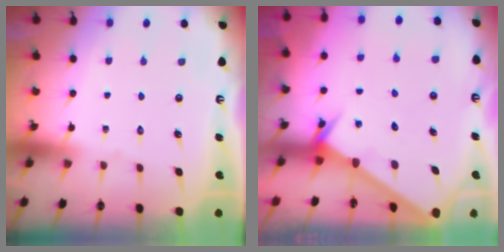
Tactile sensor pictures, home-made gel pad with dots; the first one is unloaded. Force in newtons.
{"total": 2.3, "press": 2.3, "slide": 0.2}